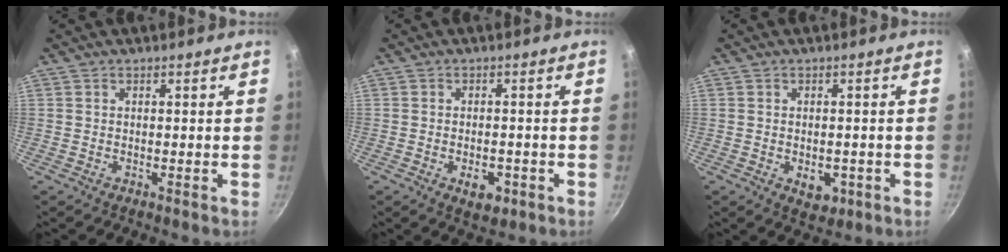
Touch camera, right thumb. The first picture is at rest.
{"total": 4.7, "force": [-1.9, 2.6, 3.3], "torque": [-0.035, 0.010, -0.020]}
{"total": 4.4, "force": [-1.4, 2.9, 3.1], "torque": [-0.030, 0.003, -0.011]}